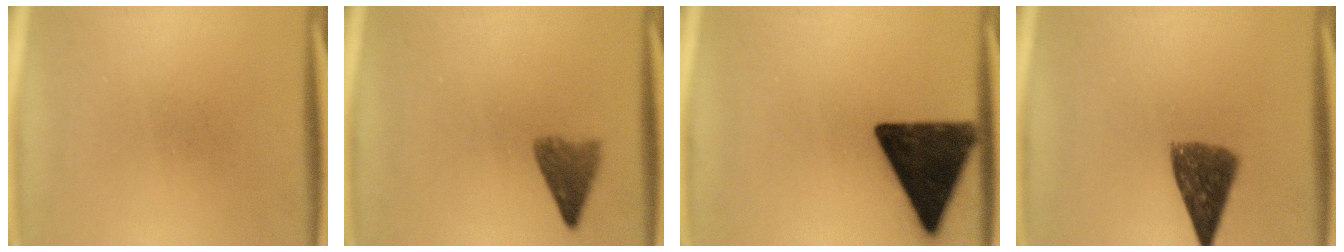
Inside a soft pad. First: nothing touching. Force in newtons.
{"total": 3.8}
{"total": 16.1}
{"total": 8.1}